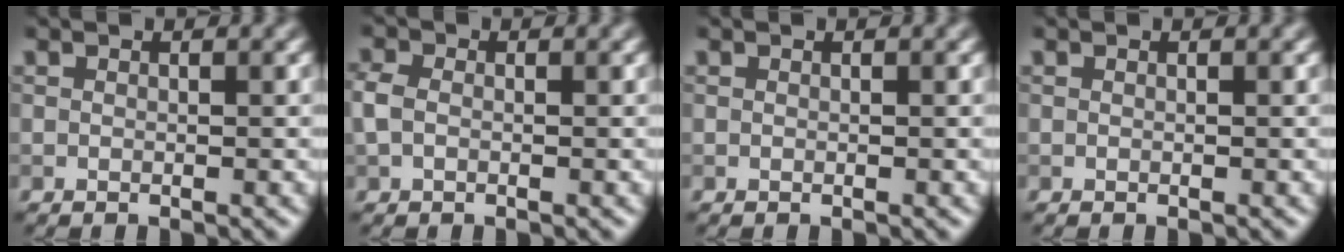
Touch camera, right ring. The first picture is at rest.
{"total": 1.7, "force": [-0.2, 1.3, 1.1], "torque": [-0.025, 0.005, -0.011]}
{"total": 0.0}
{"total": 0.0}